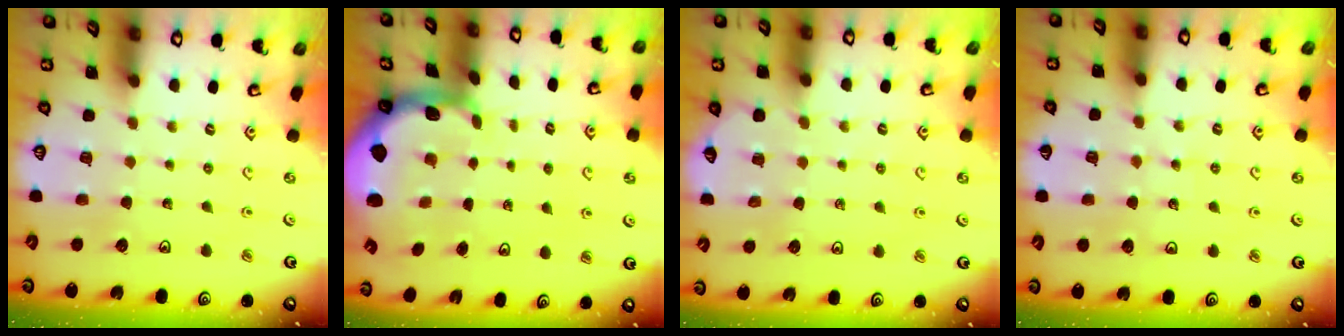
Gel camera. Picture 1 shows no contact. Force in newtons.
{"total": 1.7, "press": 1.7, "slide": 0.4}
{"total": 4.2, "press": 4.0, "slide": 1.2}
{"total": 5.8, "press": 5.7, "slide": 0.6}